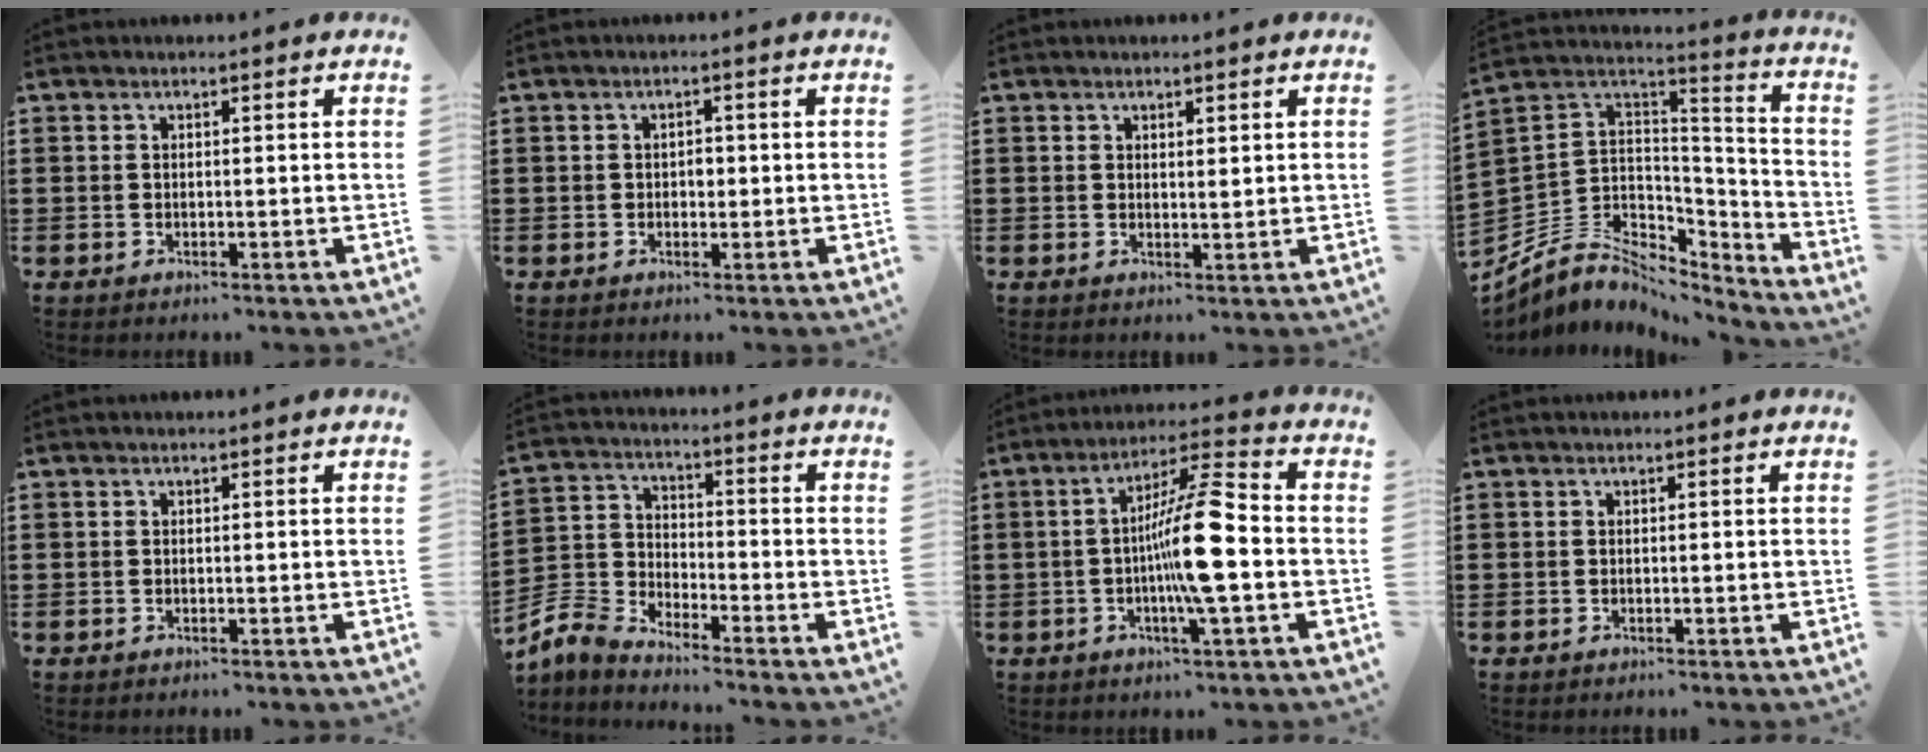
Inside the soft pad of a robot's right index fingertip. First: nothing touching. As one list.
[{"total": 1.4, "force": [0.0, 0.8, 1.1], "torque": [-0.022, 0.004, -0.002]}, {"total": 1.0, "force": [0.8, 0.3, 0.4], "torque": [-0.009, 0.002, 0.014]}, {"total": 7.1, "force": [-3.4, 5.8, 2.2], "torque": [-0.066, -0.014, -0.060]}, {"total": 0.0}, {"total": 5.8, "force": [-5.5, 1.2, 1.3], "torque": [-0.068, -0.010, -0.122]}, {"total": 11.0, "force": [-1.5, 1.0, 10.9], "torque": [-0.208, -0.007, -0.035]}, {"total": 0.0}]